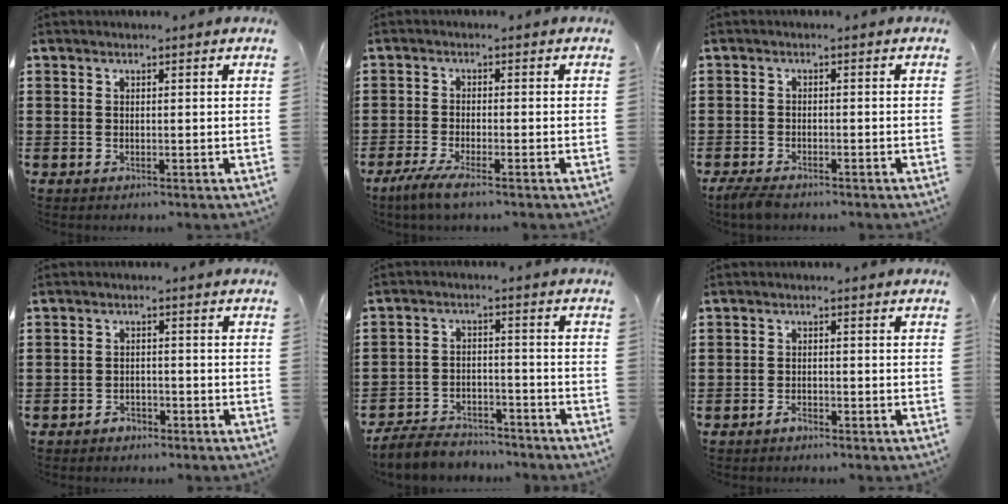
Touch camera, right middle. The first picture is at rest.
{"total": 3.4, "force": [-2.6, 0.0, 2.2], "torque": [-0.051, -0.011, -0.051]}
{"total": 2.2, "force": [-1.9, 0.6, 1.0], "torque": [-0.033, -0.002, -0.042]}
{"total": 1.7, "force": [-1.6, 0.7, 0.1], "torque": [-0.009, -0.001, -0.033]}
{"total": 4.6, "force": [-4.4, 1.1, 0.7], "torque": [-0.028, 0.003, -0.092]}
{"total": 1.4, "force": [-1.2, 0.5, 0.5], "torque": [-0.012, -0.004, -0.022]}